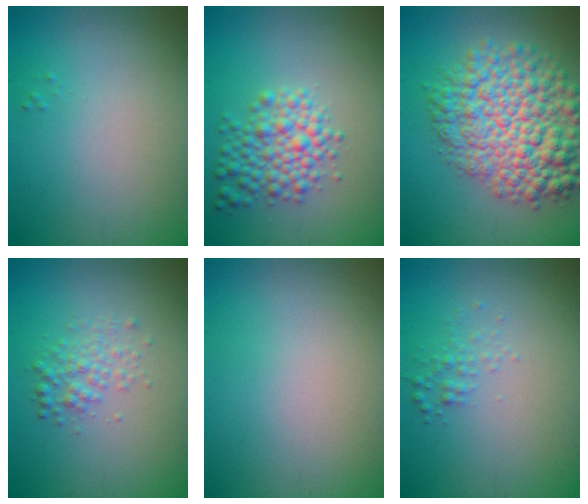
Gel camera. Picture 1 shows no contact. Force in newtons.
{"total": 4.1, "press": 4.1, "slide": 0.1}
{"total": 9.9, "press": 9.9, "slide": 0.2}
{"total": 2.1, "press": 2.1, "slide": 0.0}
{"total": 0.0}
{"total": 1.1, "press": 1.1, "slide": 0.0}